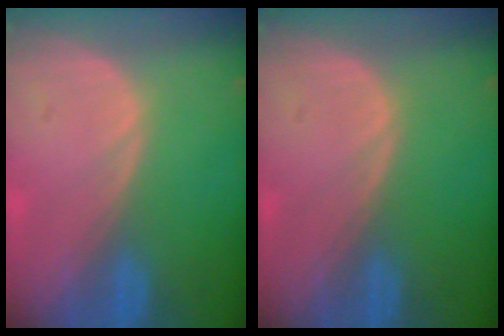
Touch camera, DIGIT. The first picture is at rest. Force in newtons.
{"total": 0.0}